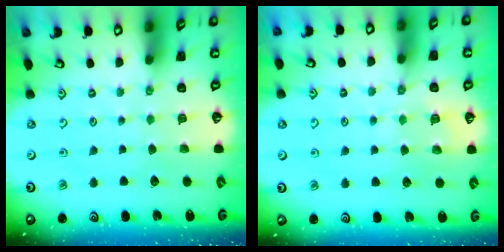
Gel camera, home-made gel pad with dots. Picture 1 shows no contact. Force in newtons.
{"total": 5.8, "press": 5.7, "slide": 0.6}